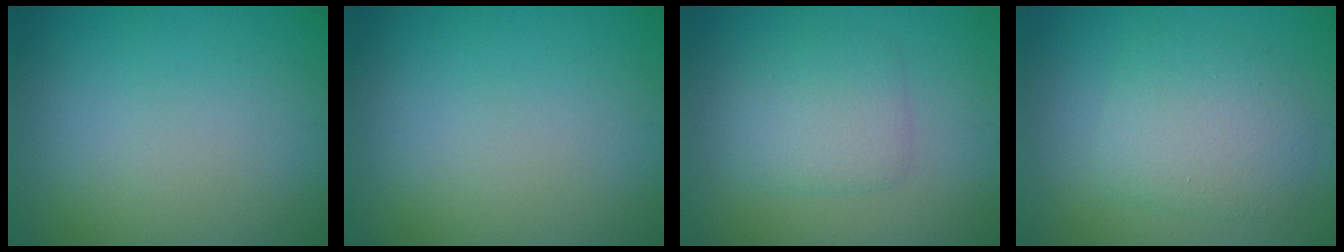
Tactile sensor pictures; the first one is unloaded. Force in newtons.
{"total": 0.0}
{"total": 3.0, "press": 3.0, "slide": 0.0}
{"total": 4.1, "press": 4.1, "slide": 0.3}